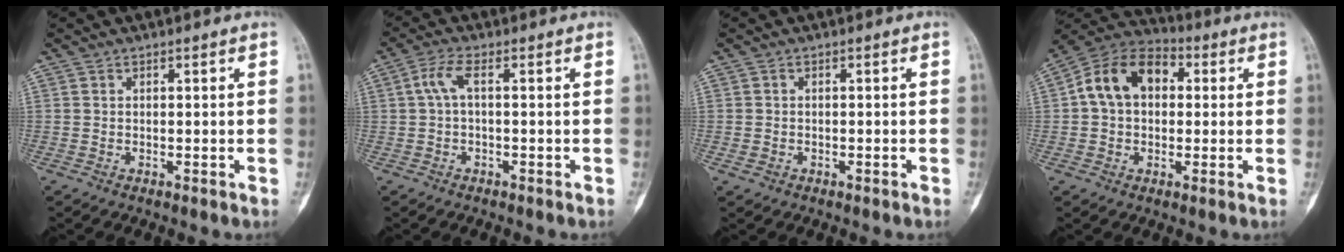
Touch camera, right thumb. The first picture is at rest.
{"total": 3.4, "force": [0.1, 0.9, 3.3], "torque": [-0.078, 0.016, 0.000]}
{"total": 1.2, "force": [-0.5, 0.9, 0.5], "torque": [-0.009, 0.009, -0.004]}
{"total": 12.7, "force": [2.0, 9.0, 8.8], "torque": [-0.135, 0.032, 0.020]}